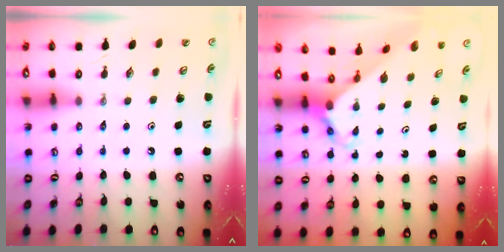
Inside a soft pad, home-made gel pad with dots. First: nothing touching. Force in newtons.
{"total": 3.4, "press": 3.4, "slide": 0.2}